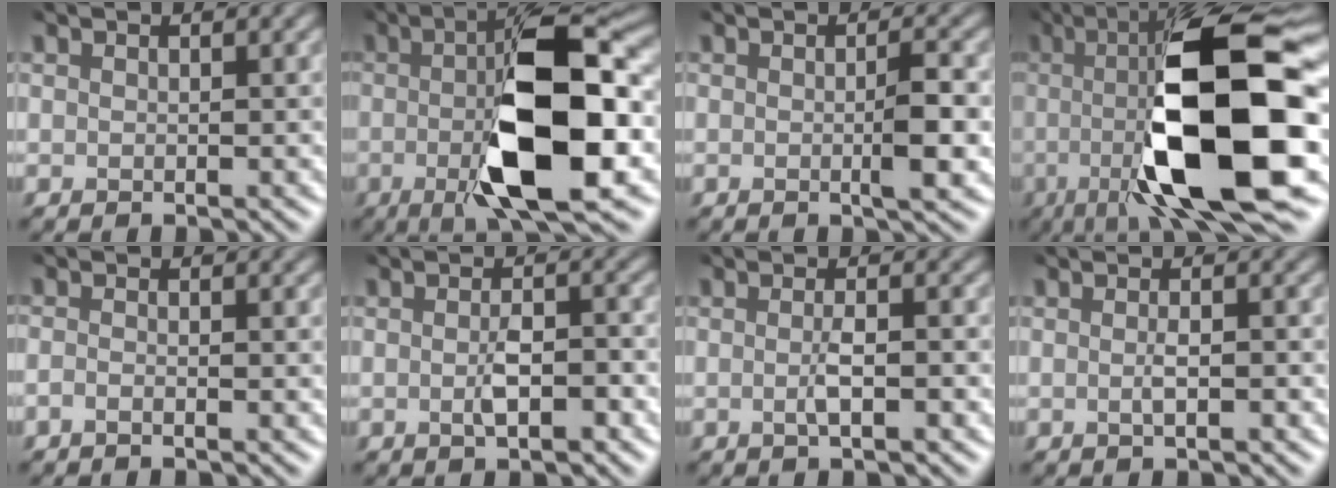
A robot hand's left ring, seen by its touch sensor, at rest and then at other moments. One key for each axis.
{"total": 12.1, "fx": -1.7, "fy": 3.6, "fz": 11.5, "tx": -0.172, "ty": -0.003, "tz": -0.032}
{"total": 3.0, "fx": -0.7, "fy": 0.6, "fz": 2.8, "tx": -0.043, "ty": -0.002, "tz": -0.006}
{"total": 14.8, "fx": -1.9, "fy": 3.7, "fz": 14.2, "tx": -0.194, "ty": 0.001, "tz": -0.041}
{"total": 1.4, "fx": -1.0, "fy": 0.4, "fz": 0.9, "tx": -0.012, "ty": -0.002, "tz": -0.023}
{"total": 2.5, "fx": -1.3, "fy": 0.9, "fz": 2.0, "tx": -0.036, "ty": -0.004, "tz": -0.016}
{"total": 1.8, "fx": -1.1, "fy": 0.4, "fz": 1.4, "tx": -0.024, "ty": -0.003, "tz": -0.016}
{"total": 1.6, "fx": -0.5, "fy": 0.6, "fz": 1.4, "tx": -0.013, "ty": -0.006, "tz": -0.015}